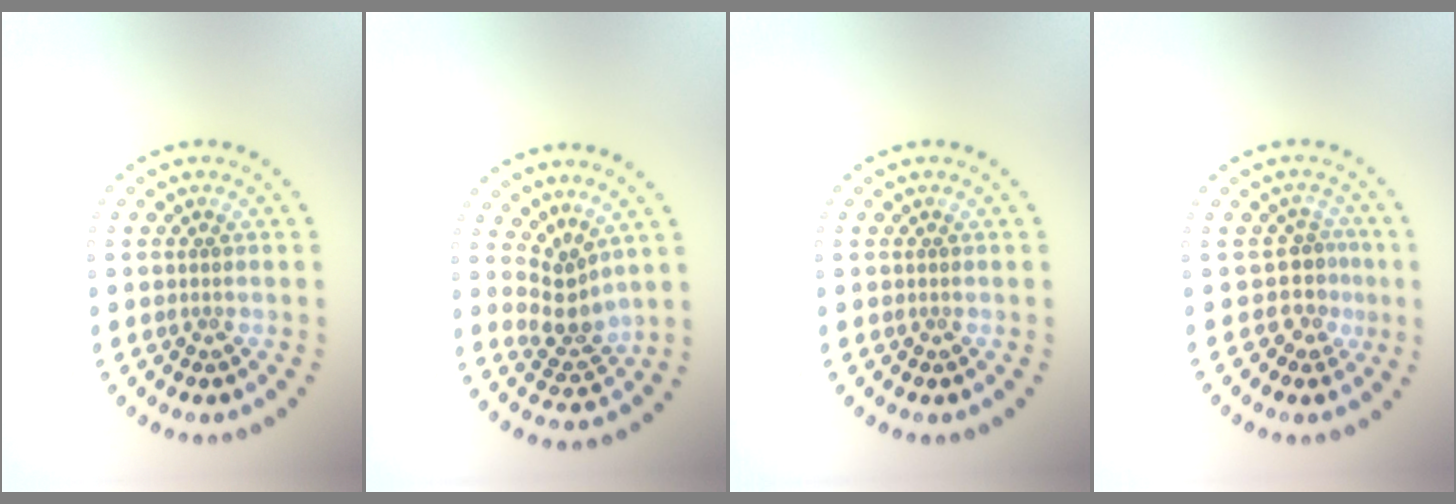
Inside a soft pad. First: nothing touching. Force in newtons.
{"total": 2.7, "press": 1.9, "slide": 1.9}
{"total": 0.0}
{"total": 2.6, "press": 1.8, "slide": 1.9}